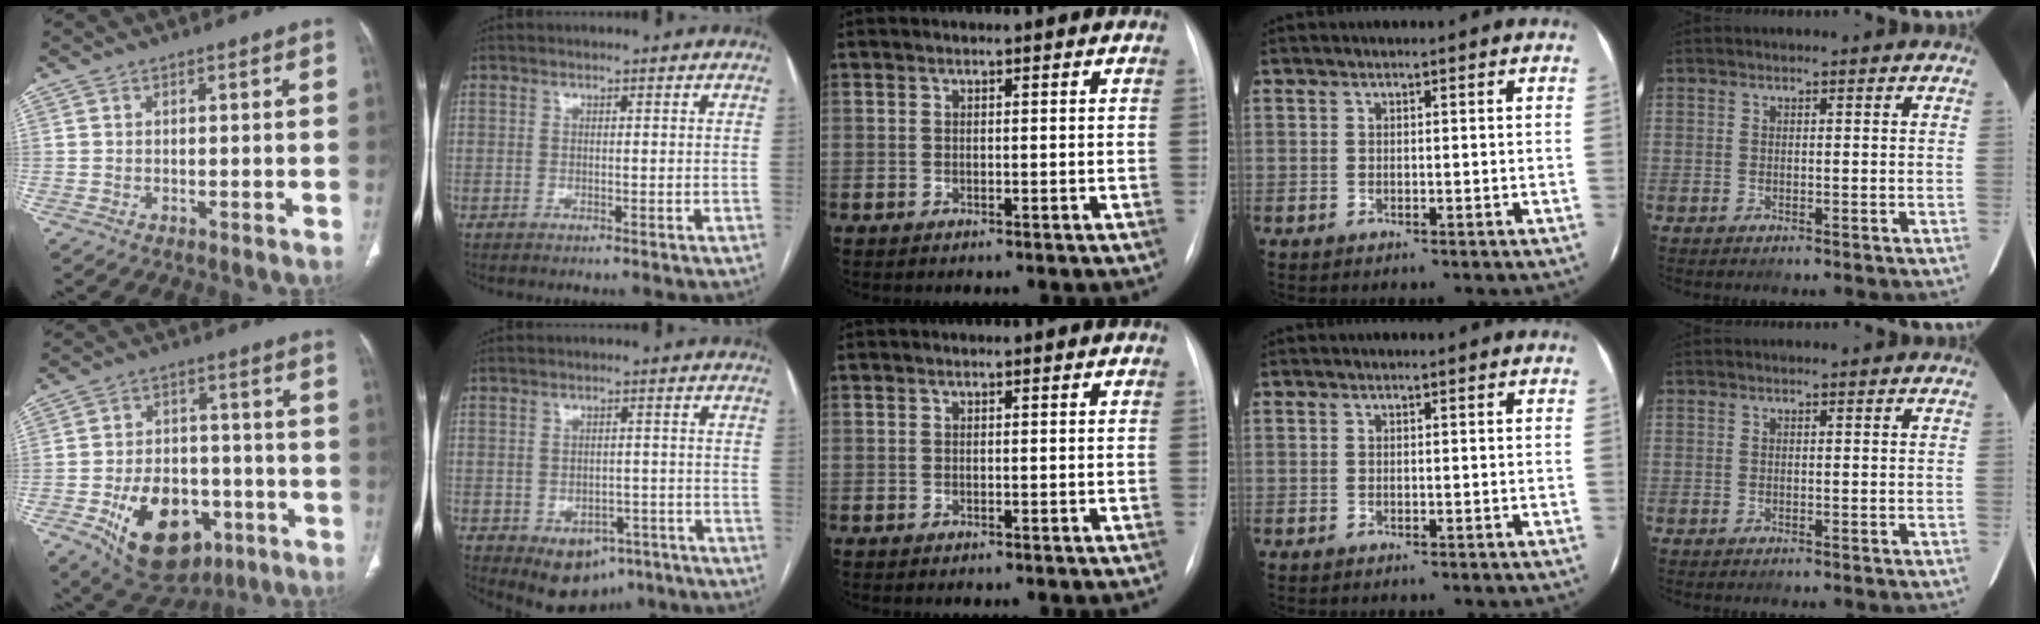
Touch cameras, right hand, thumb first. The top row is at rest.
{"thumb": {"total": 18.7, "force": [-7.7, 12.0, 12.2], "torque": [-0.157, 0.027, -0.104]}, "index": {"total": 7.4, "force": [-4.1, 5.2, 3.4], "torque": [-0.037, 0.010, -0.046]}}